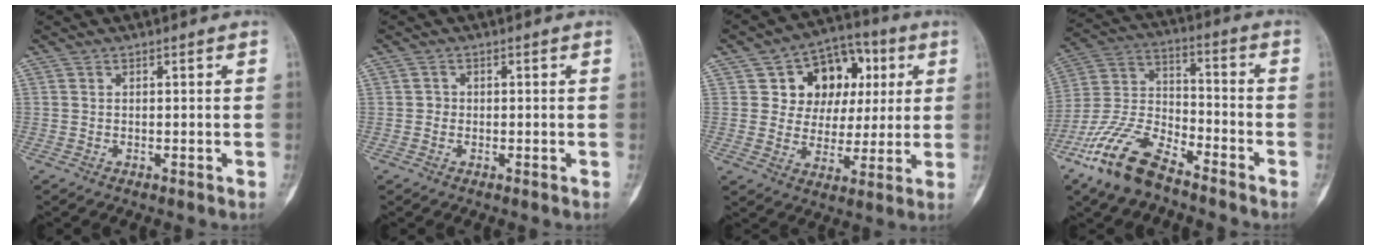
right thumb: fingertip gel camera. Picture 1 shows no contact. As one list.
[{"total": 1.0, "force": [-0.1, 0.9, 0.2], "torque": [0.002, 0.004, -0.002]}, {"total": 13.9, "force": [4.3, 10.9, 7.4], "torque": [-0.051, 0.004, 0.068]}, {"total": 14.9, "force": [-10.5, 5.8, 8.9], "torque": [-0.181, 0.053, -0.210]}]